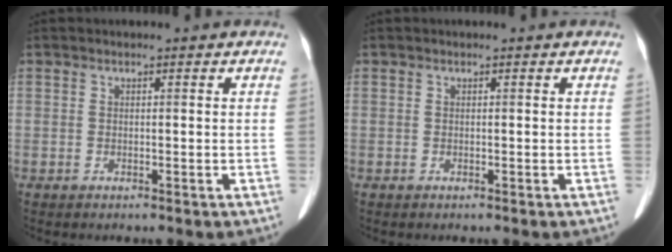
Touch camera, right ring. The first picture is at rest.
{"total": 0.0}